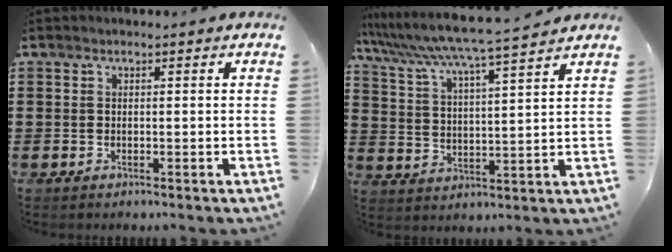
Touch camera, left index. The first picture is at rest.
{"total": 5.7, "force": [5.1, -0.9, 2.5], "torque": [-0.072, -0.042, 0.078]}